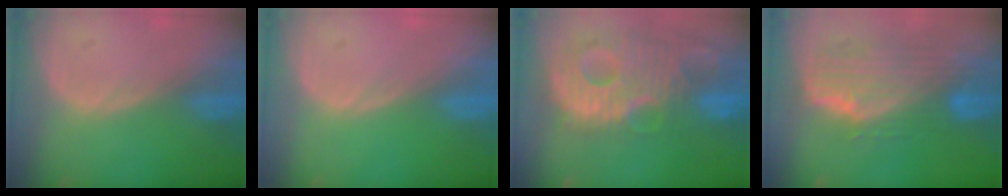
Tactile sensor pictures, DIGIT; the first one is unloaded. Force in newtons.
{"total": 0.0}
{"total": 13.9, "press": 12.0, "slide": 7.0}
{"total": 10.0, "press": 8.9, "slide": 4.6}